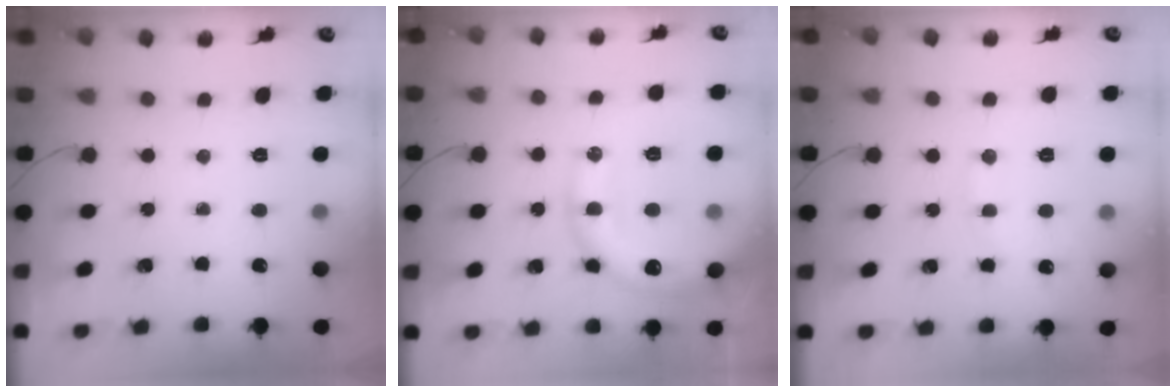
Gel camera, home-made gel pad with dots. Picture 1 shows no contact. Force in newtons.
{"total": 17.6, "press": 17.4, "slide": 2.7}
{"total": 5.5, "press": 5.5, "slide": 0.8}